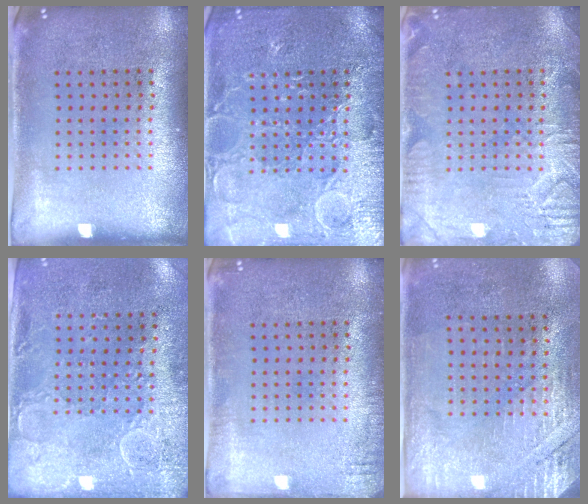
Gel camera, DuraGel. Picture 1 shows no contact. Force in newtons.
{"total": 5.6, "press": 5.5, "slide": 0.7}
{"total": 3.5, "press": 3.5, "slide": 0.4}
{"total": 3.1, "press": 2.3, "slide": 2.0}
{"total": 1.4, "press": 1.4, "slide": 0.1}
{"total": 2.8, "press": 2.5, "slide": 1.3}